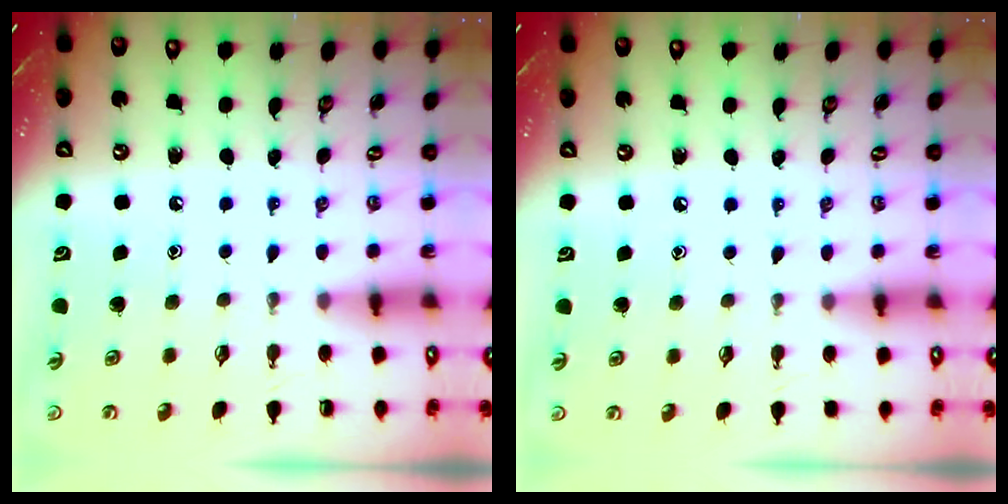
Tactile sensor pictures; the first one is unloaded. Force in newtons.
{"total": 2.6, "press": 2.6, "slide": 0.3}